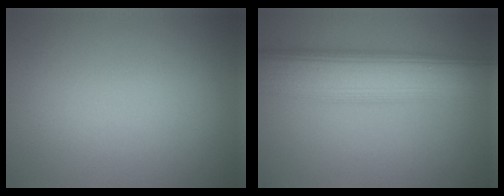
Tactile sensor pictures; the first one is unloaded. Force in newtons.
{"total": 9.6, "press": 9.6, "slide": 0.1}